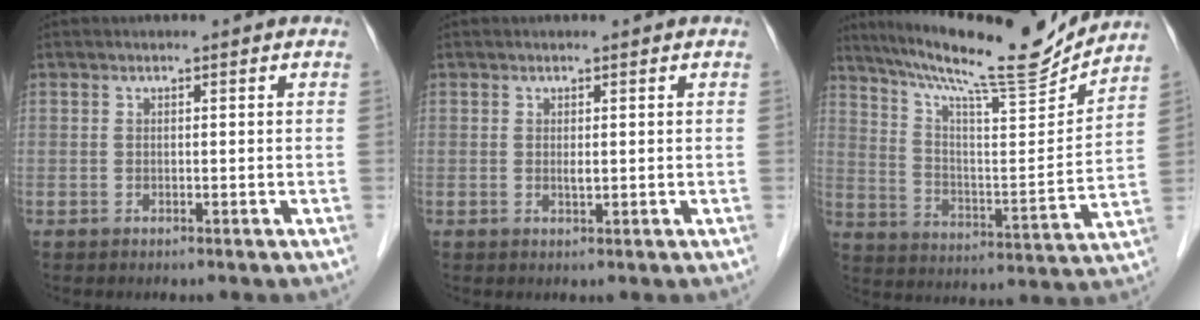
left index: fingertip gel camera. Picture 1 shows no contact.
{"total": 0.7, "force": [-0.1, 0.1, 0.7], "torque": [-0.016, -0.006, 0.000]}
{"total": 19.0, "force": [17.1, 0.3, 8.4], "torque": [-0.149, -0.026, 0.267]}